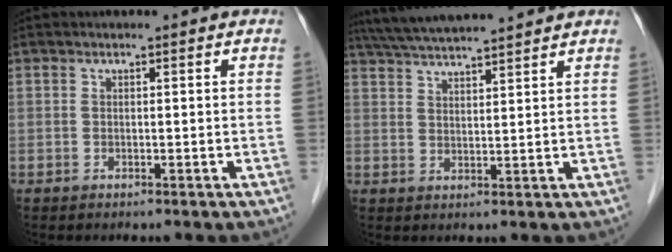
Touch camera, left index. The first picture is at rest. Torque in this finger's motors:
{"motor_torque": [0.15, -0.28, 0.58, 0.14]}